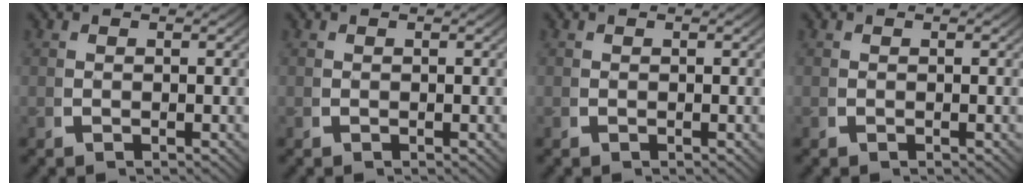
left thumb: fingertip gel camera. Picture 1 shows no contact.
{"total": 0.0}
{"total": 0.0}
{"total": 0.0}